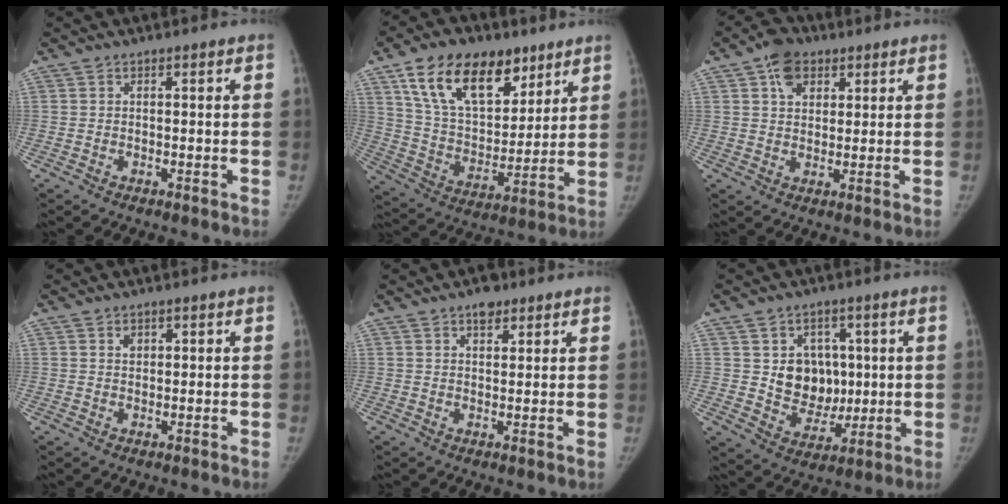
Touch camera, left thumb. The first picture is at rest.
{"total": 20.8, "force": [11.9, 12.0, 12.2], "torque": [-0.168, -0.036, 0.212]}
{"total": 6.9, "force": [3.3, 4.9, 3.6], "torque": [-0.034, -0.005, 0.052]}
{"total": 1.3, "force": [0.6, 1.0, 0.6], "torque": [0.000, -0.002, 0.009]}
{"total": 3.4, "force": [2.3, 2.0, 1.7], "torque": [-0.004, -0.009, 0.031]}
{"total": 10.2, "force": [1.6, 8.6, 5.2], "torque": [-0.025, -0.008, 0.039]}